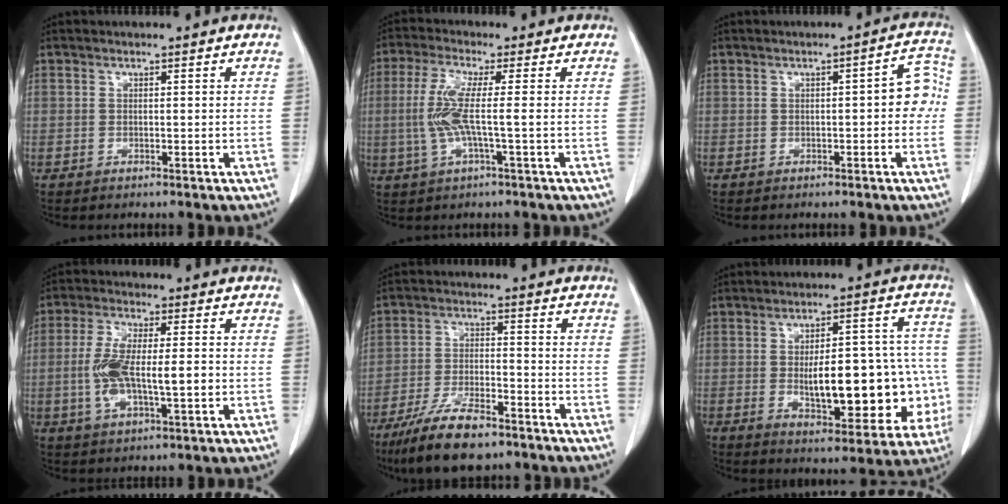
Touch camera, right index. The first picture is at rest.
{"total": 6.8, "force": [-0.5, 0.4, 6.8], "torque": [-0.155, 0.004, -0.013]}
{"total": 5.0, "force": [-0.2, 1.7, 4.7], "torque": [-0.048, 0.026, -0.005]}
{"total": 9.9, "force": [-1.2, 2.9, 9.4], "torque": [-0.192, 0.008, -0.015]}
{"total": 11.6, "force": [-8.6, 2.9, 7.2], "torque": [-0.136, -0.020, -0.153]}
{"total": 19.0, "force": [-3.2, 7.1, 17.4], "torque": [-0.193, 0.039, -0.020]}